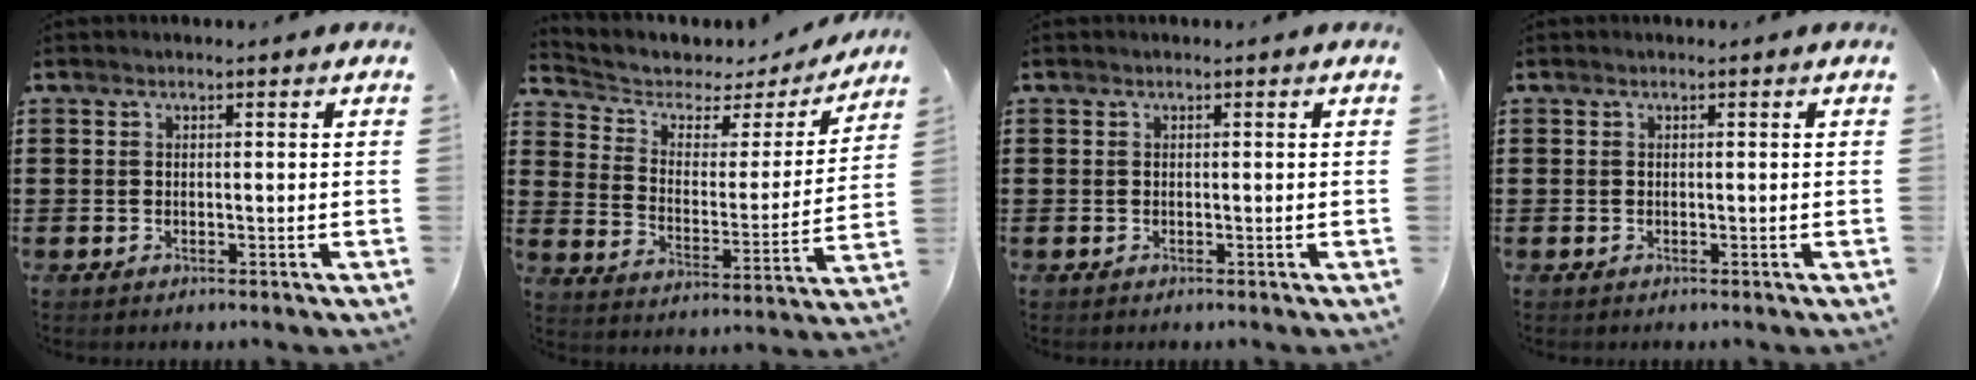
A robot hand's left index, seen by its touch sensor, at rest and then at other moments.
{"total": 4.0, "force": [3.0, 2.4, 1.1], "torque": [-0.046, -0.020, 0.046]}
{"total": 0.0}
{"total": 0.0}